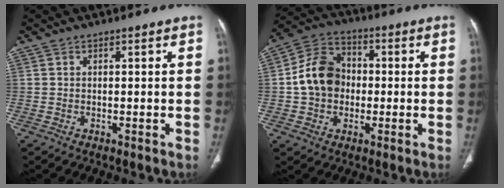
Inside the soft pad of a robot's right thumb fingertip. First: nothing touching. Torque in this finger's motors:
{"motor_torque": [-0.12, 0.46, 0.52, -0.26, 0.09]}